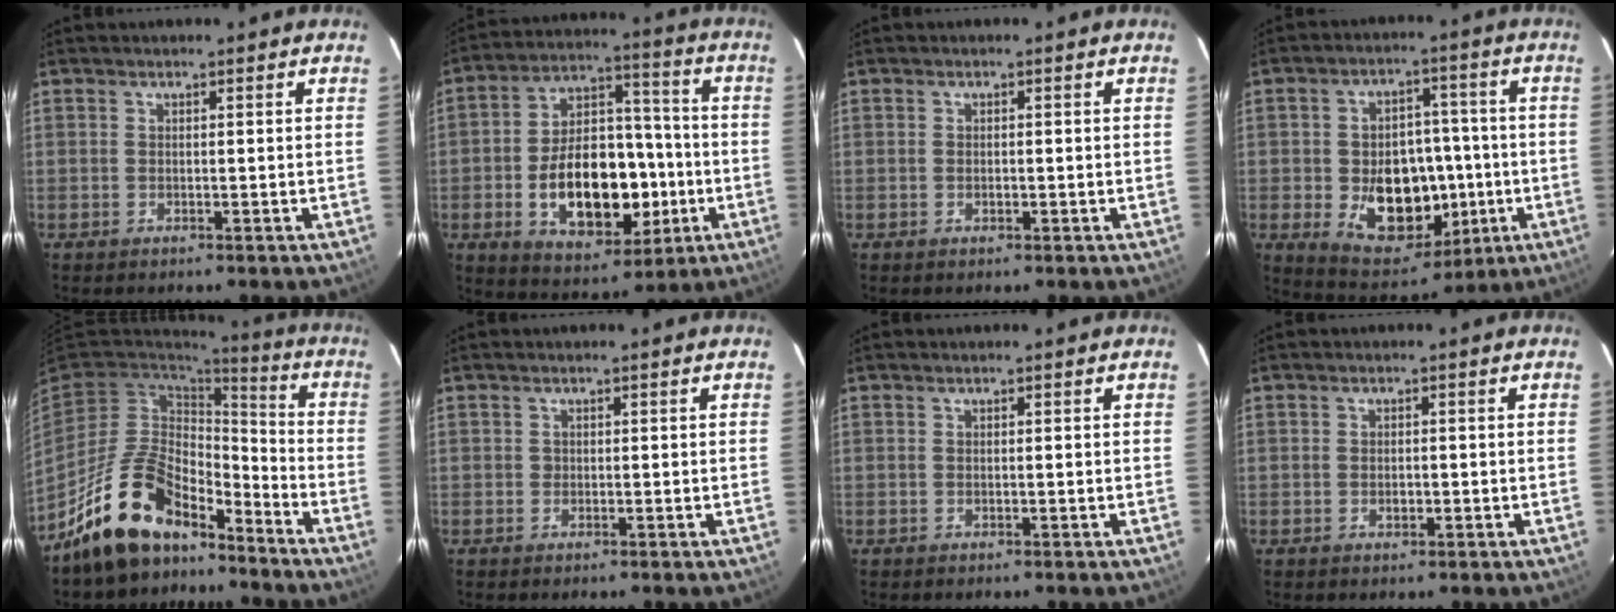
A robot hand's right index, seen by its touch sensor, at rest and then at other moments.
{"total": 19.2, "force": [-4.5, 11.5, 14.6], "torque": [-0.269, 0.029, -0.051]}
{"total": 0.9, "force": [-0.2, 0.7, 0.5], "torque": [-0.008, 0.002, -0.003]}
{"total": 15.8, "force": [-3.0, 11.4, 10.6], "torque": [-0.200, 0.010, -0.020]}
{"total": 16.8, "force": [-12.6, 7.7, 8.0], "torque": [-0.175, 0.017, -0.212]}
{"total": 0.6, "force": [-0.1, 0.6, 0.0], "torque": [0.004, 0.001, -0.001]}
{"total": 0.0}
{"total": 1.6, "force": [-0.4, 1.2, 0.9], "torque": [-0.016, 0.003, -0.006]}